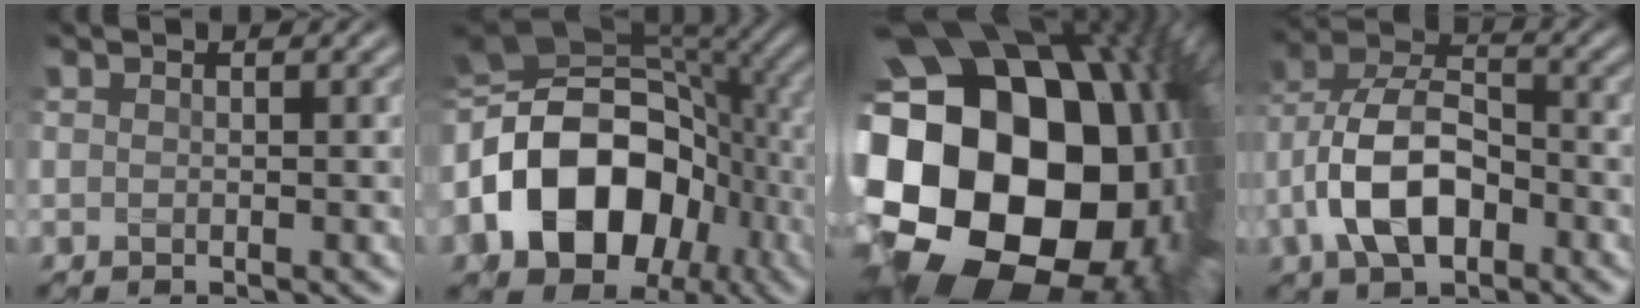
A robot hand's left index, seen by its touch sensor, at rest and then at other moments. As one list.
[{"total": 15.5, "force": [-3.3, 11.1, 10.3], "torque": [-0.189, 0.003, -0.063]}, {"total": 23.4, "force": [-2.6, 16.9, 16.0], "torque": [-0.287, -0.060, -0.058]}, {"total": 8.0, "force": [-2.8, 4.4, 6.1], "torque": [-0.126, 0.015, -0.056]}]